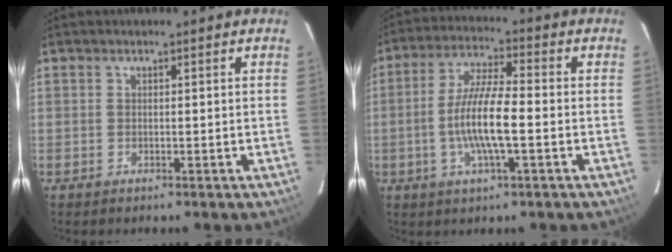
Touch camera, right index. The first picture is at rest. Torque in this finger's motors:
{"motor_torque": [1.81, -0.33, 0.96, 0.21]}